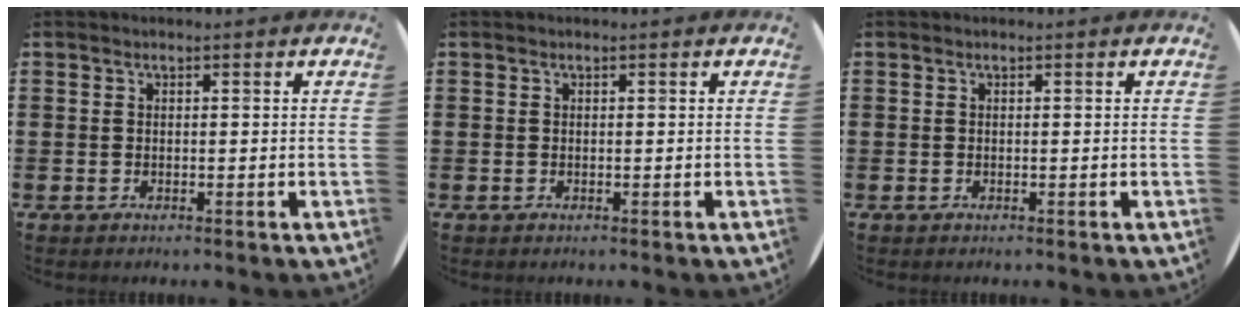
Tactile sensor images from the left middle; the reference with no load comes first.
{"total": 0.0}
{"total": 0.0}